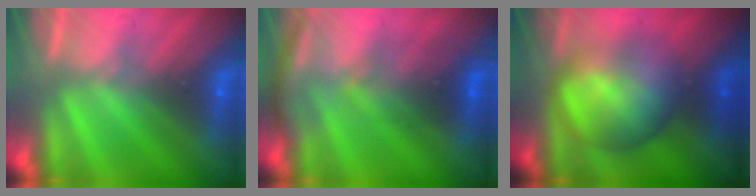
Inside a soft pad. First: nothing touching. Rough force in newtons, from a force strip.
{"total": 2.8}
{"total": 7.8}